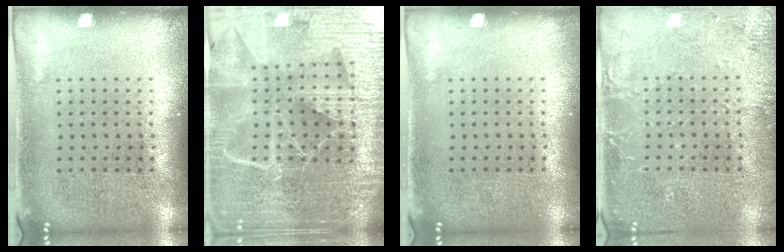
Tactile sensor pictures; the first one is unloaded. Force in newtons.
{"total": 6.3, "press": 5.5, "slide": 3.1}
{"total": 0.0}
{"total": 2.9, "press": 2.9, "slide": 0.4}